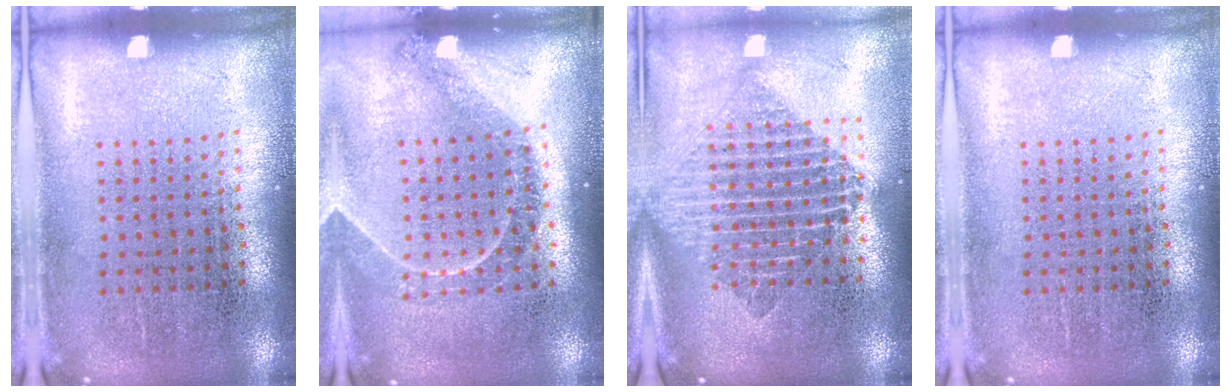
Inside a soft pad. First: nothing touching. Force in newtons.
{"total": 1.2, "press": 1.1, "slide": 0.4}
{"total": 1.9, "press": 1.6, "slide": 1.1}
{"total": 0.0}